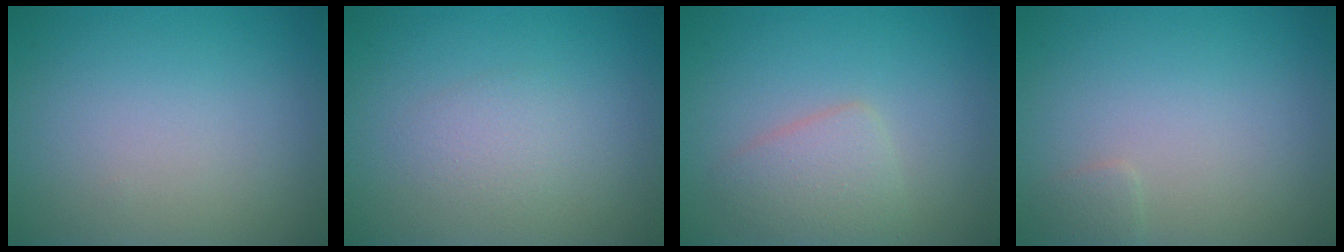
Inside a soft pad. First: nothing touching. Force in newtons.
{"total": 1.6, "press": 1.6, "slide": 0.1}
{"total": 2.7, "press": 2.7, "slide": 0.1}
{"total": 0.8, "press": 0.8, "slide": 0.1}